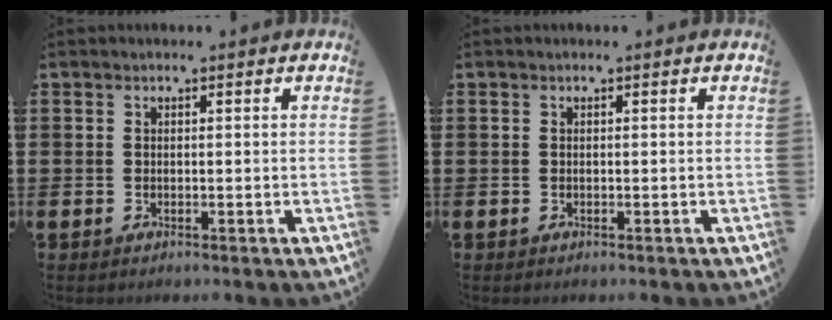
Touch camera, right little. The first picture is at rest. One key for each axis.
{"total": 0.0}